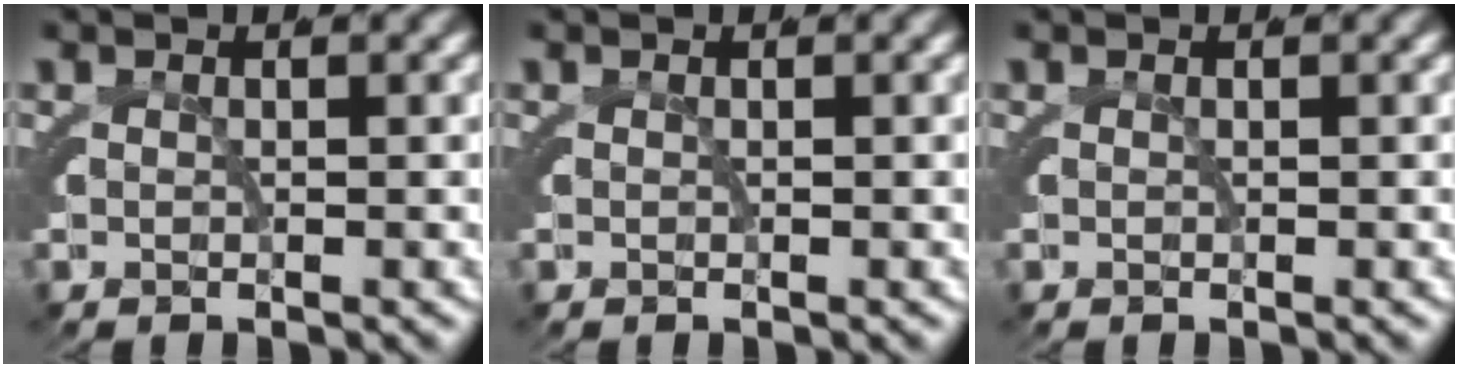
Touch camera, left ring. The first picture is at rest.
{"total": 0.0}
{"total": 0.0}